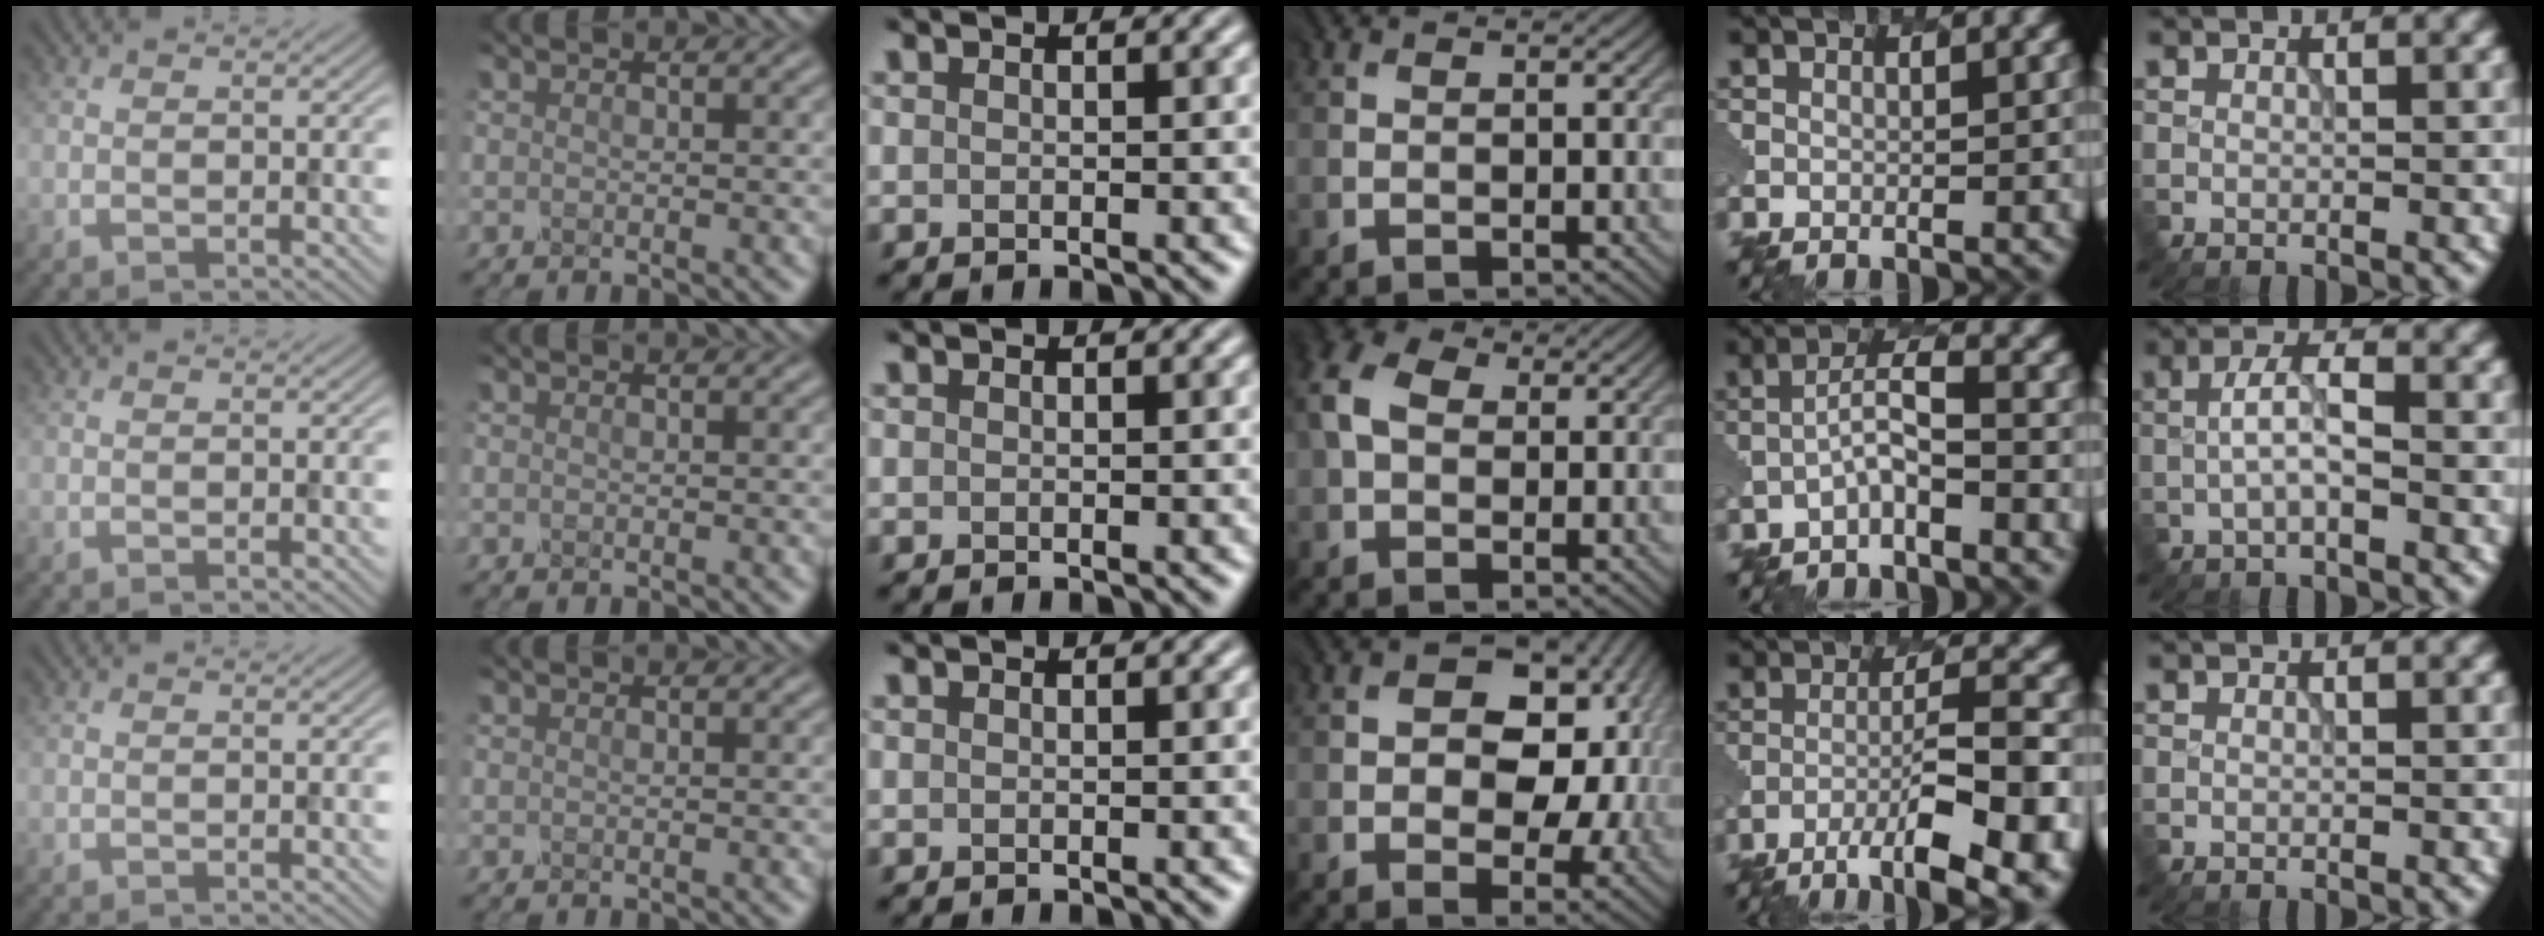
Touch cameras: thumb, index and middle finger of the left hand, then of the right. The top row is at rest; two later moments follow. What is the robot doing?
{"motion": "dispense", "object": "pipette"}